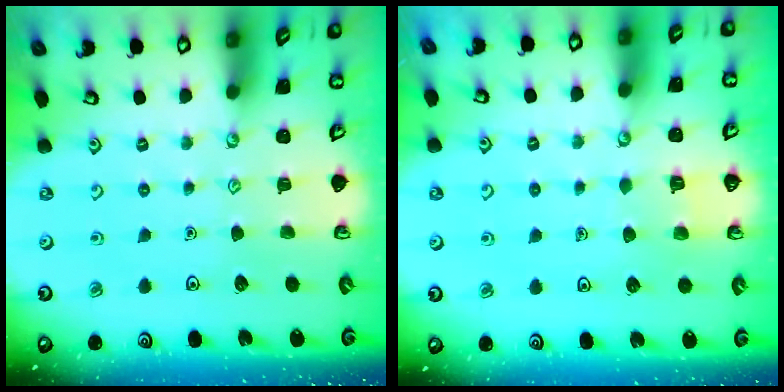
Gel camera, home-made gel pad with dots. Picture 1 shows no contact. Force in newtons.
{"total": 4.3, "press": 4.3, "slide": 0.4}